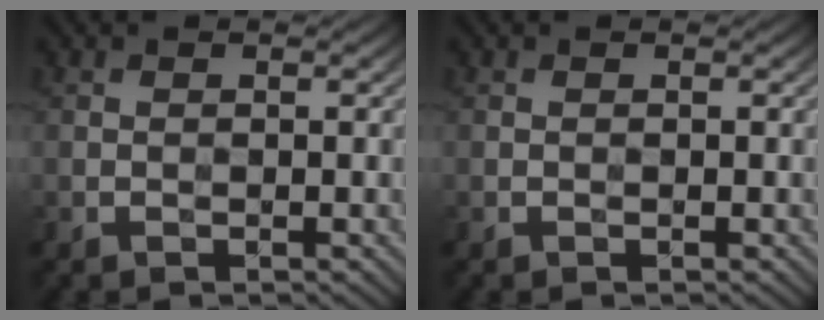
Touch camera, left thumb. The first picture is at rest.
{"total": 0.0}